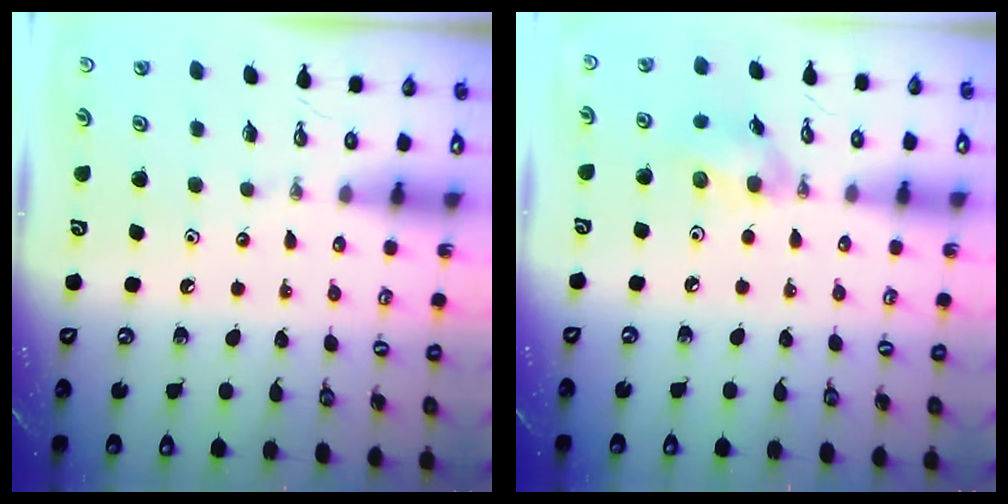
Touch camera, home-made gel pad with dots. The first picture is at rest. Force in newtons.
{"total": 9.8, "press": 9.5, "slide": 2.3}